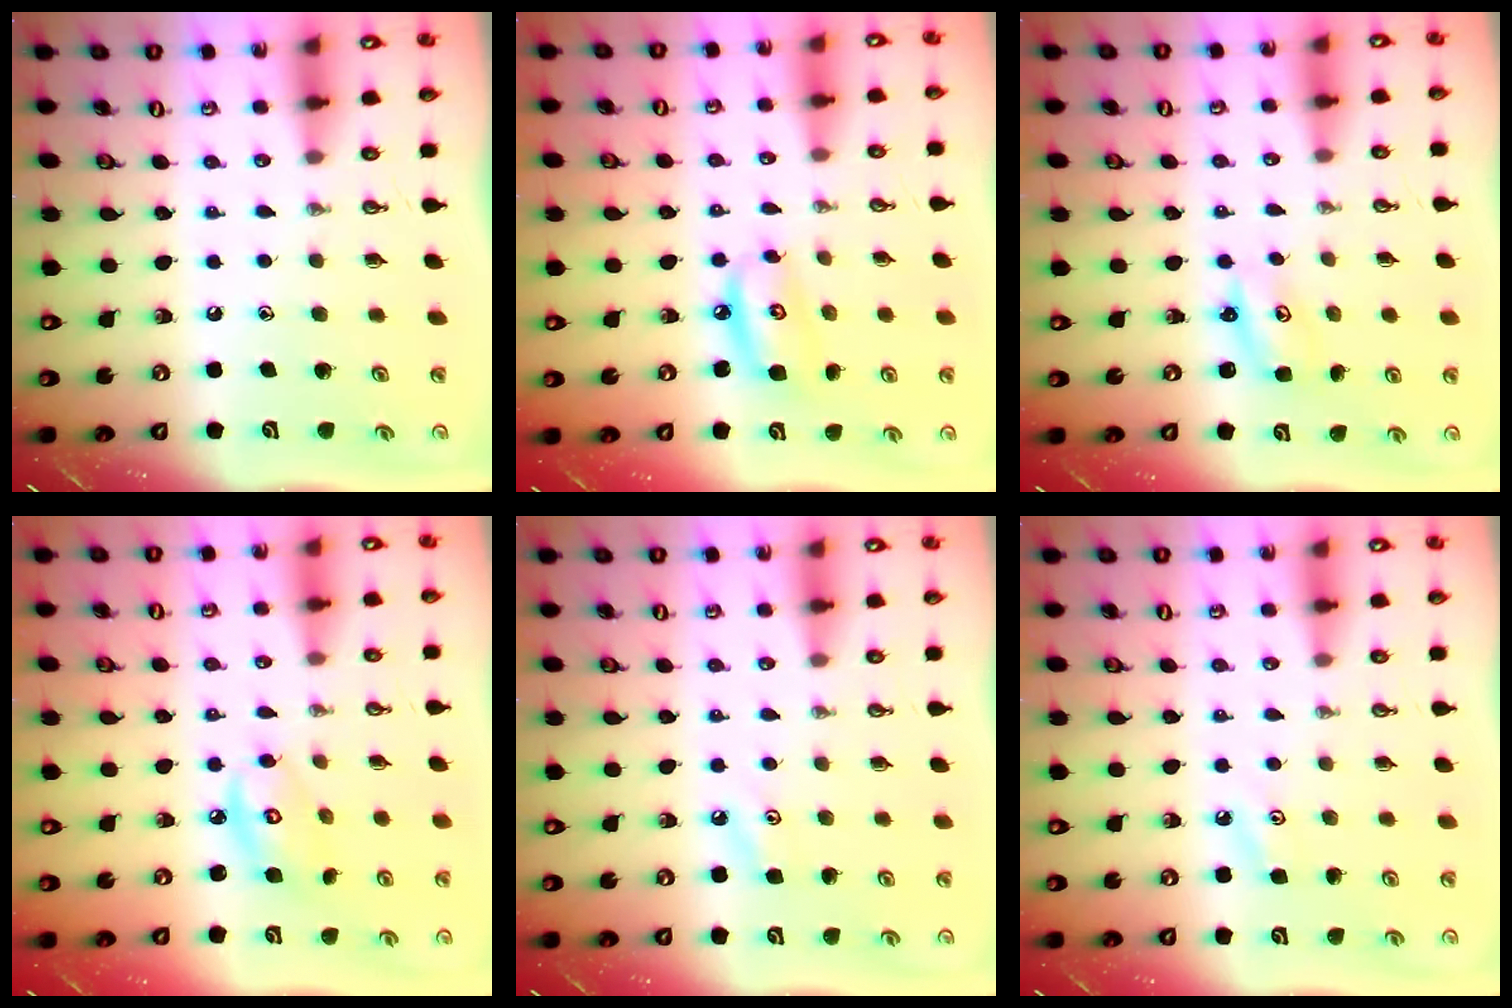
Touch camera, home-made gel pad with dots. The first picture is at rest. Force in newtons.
{"total": 7.8, "press": 7.8, "slide": 0.8}
{"total": 2.6, "press": 2.6, "slide": 0.2}
{"total": 7.2, "press": 7.2, "slide": 0.4}
{"total": 3.9, "press": 3.9, "slide": 0.5}
{"total": 3.4, "press": 3.4, "slide": 0.5}